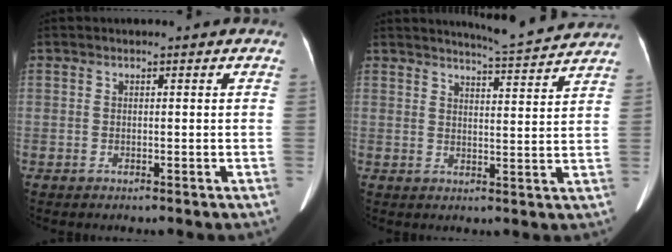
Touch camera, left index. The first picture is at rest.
{"total": 8.1, "force": [7.9, -0.8, 1.7], "torque": [-0.043, -0.005, 0.104]}